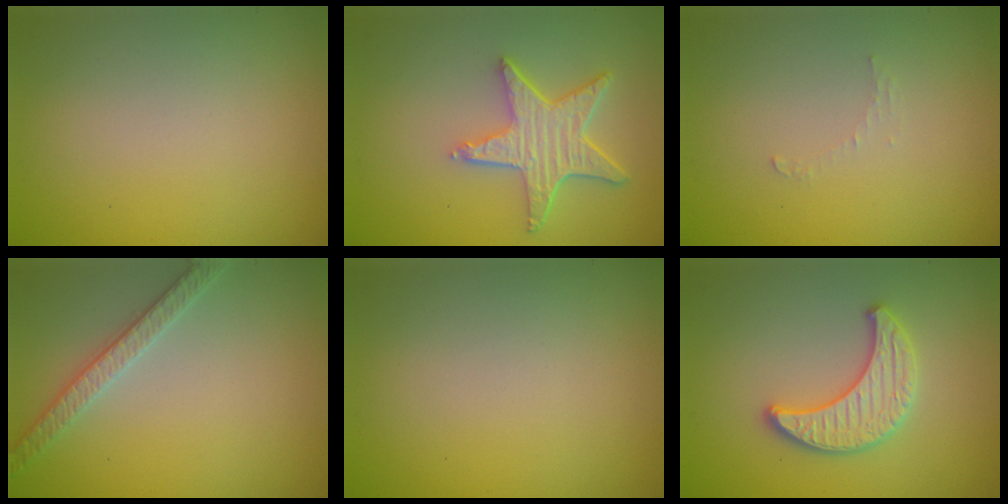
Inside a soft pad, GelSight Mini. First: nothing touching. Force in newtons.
{"total": 4.8, "press": 4.2, "slide": 2.4}
{"total": 0.7, "press": 0.7, "slide": 0.1}
{"total": 2.6, "press": 2.6, "slide": 0.5}
{"total": 0.0}
{"total": 3.3, "press": 3.3, "slide": 0.3}